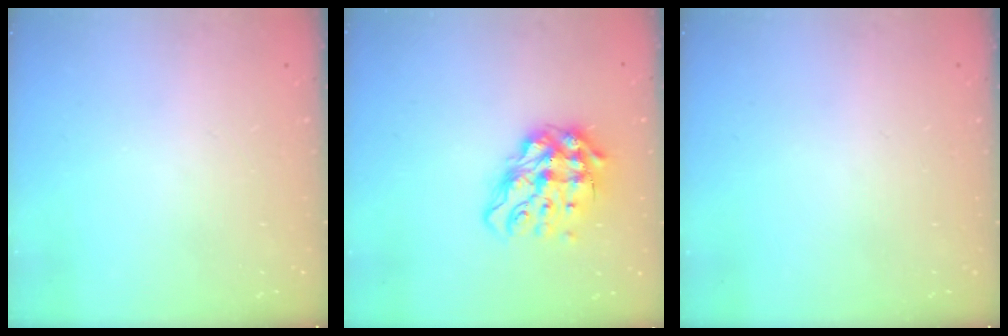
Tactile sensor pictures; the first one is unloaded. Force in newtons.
{"total": 13.8, "press": 13.7, "slide": 1.7}
{"total": 0.0}